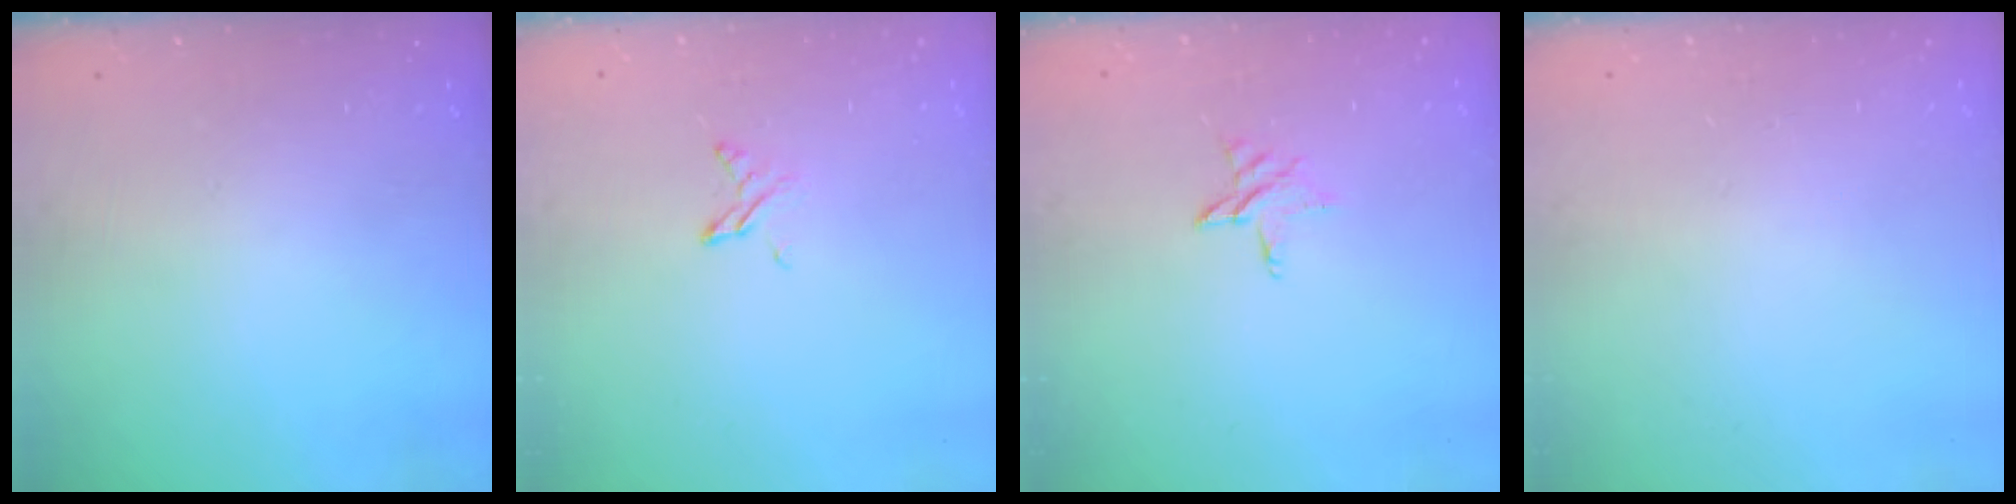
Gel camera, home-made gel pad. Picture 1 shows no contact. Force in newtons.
{"total": 3.8, "press": 3.7, "slide": 0.4}
{"total": 4.9, "press": 4.8, "slide": 0.4}
{"total": 0.0}